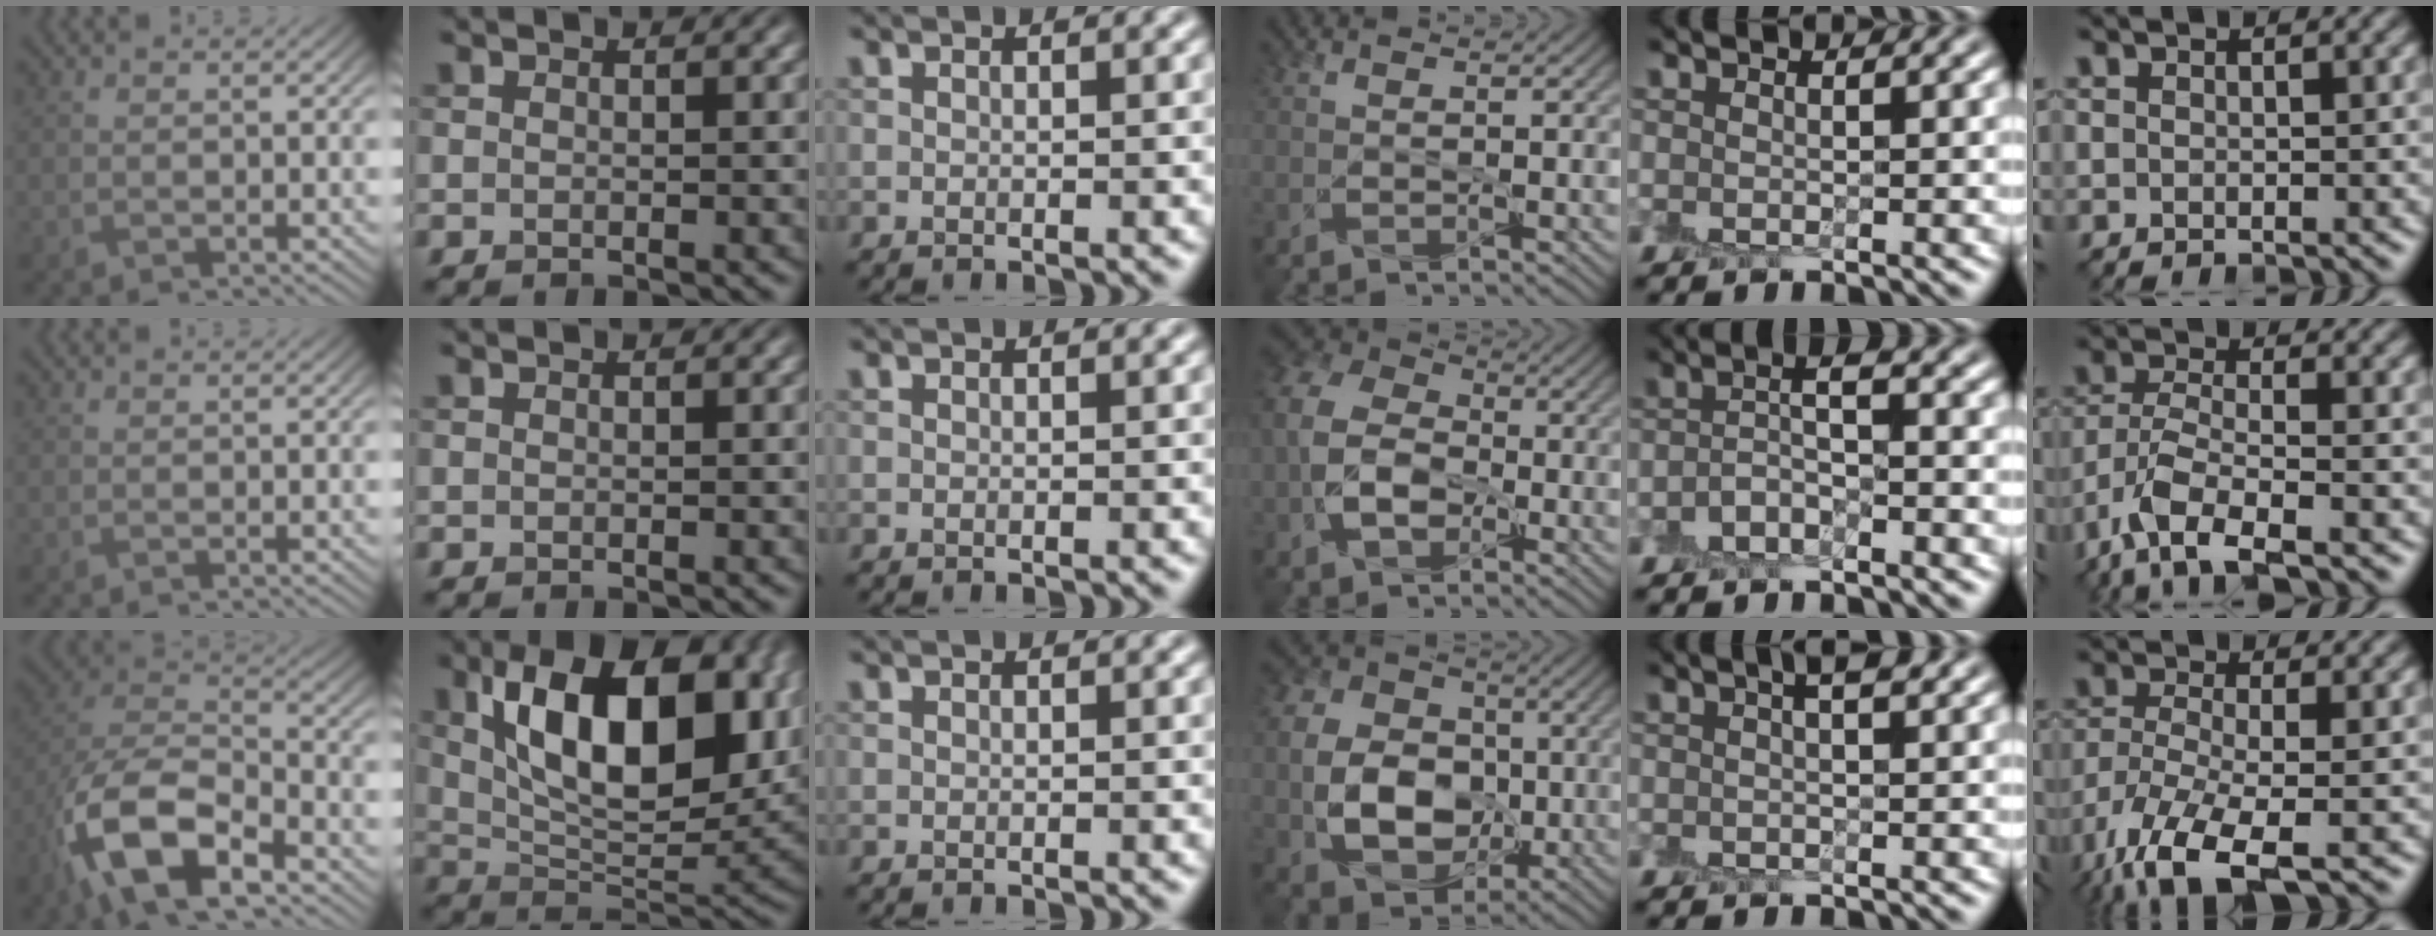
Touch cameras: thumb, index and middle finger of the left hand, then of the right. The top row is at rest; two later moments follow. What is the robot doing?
{"motion": "peel", "object": "envelope seal"}